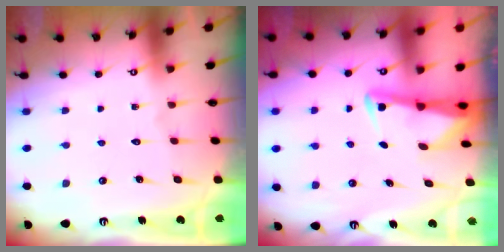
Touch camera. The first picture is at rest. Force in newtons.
{"total": 3.0, "press": 3.0, "slide": 0.3}